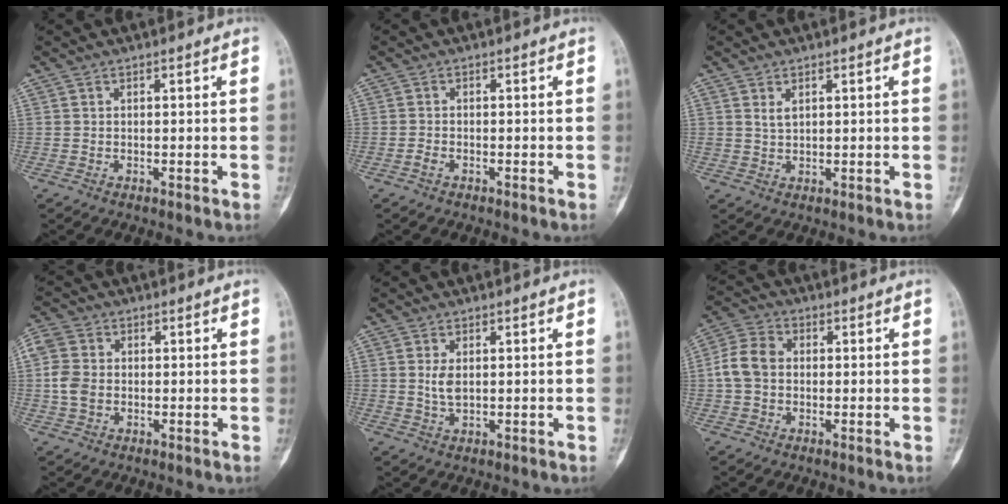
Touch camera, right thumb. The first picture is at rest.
{"total": 1.2, "force": [-0.8, 0.7, 0.6], "torque": [-0.015, 0.005, -0.017]}
{"total": 1.9, "force": [1.1, 0.9, 1.3], "torque": [-0.025, -0.006, 0.027]}
{"total": 6.0, "force": [-0.2, 4.8, 3.5], "torque": [-0.081, 0.010, -0.008]}
{"total": 3.1, "force": [0.5, 1.7, 2.6], "torque": [-0.052, -0.005, 0.015]}
{"total": 6.9, "force": [0.0, 5.4, 4.3], "torque": [-0.083, 0.021, -0.010]}